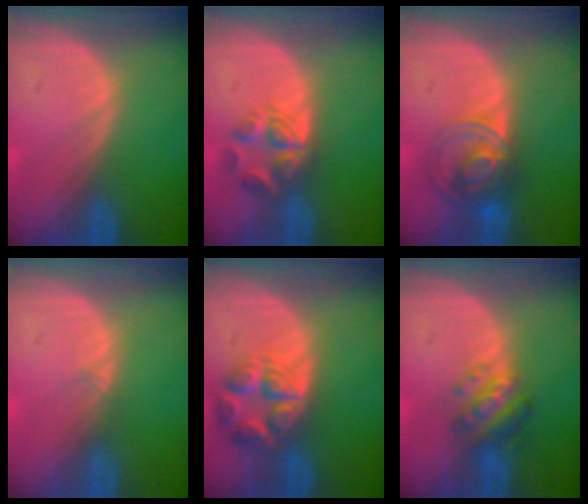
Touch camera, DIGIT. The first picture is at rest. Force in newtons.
{"total": 5.7, "press": 4.7, "slide": 3.1}
{"total": 7.6, "press": 6.2, "slide": 4.3}
{"total": 0.6, "press": 0.6, "slide": 0.1}
{"total": 7.7, "press": 6.8, "slide": 3.7}
{"total": 5.2, "press": 5.0, "slide": 1.5}